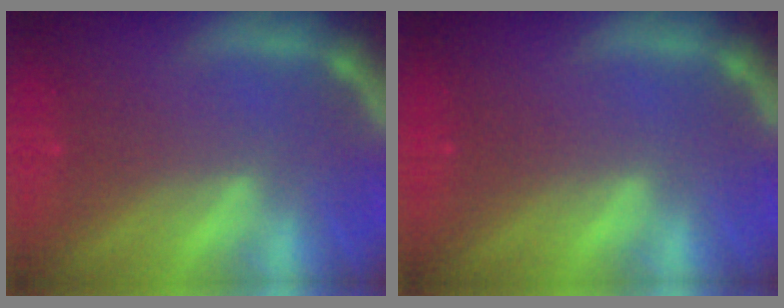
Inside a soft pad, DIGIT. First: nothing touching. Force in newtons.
{"total": 0.0}